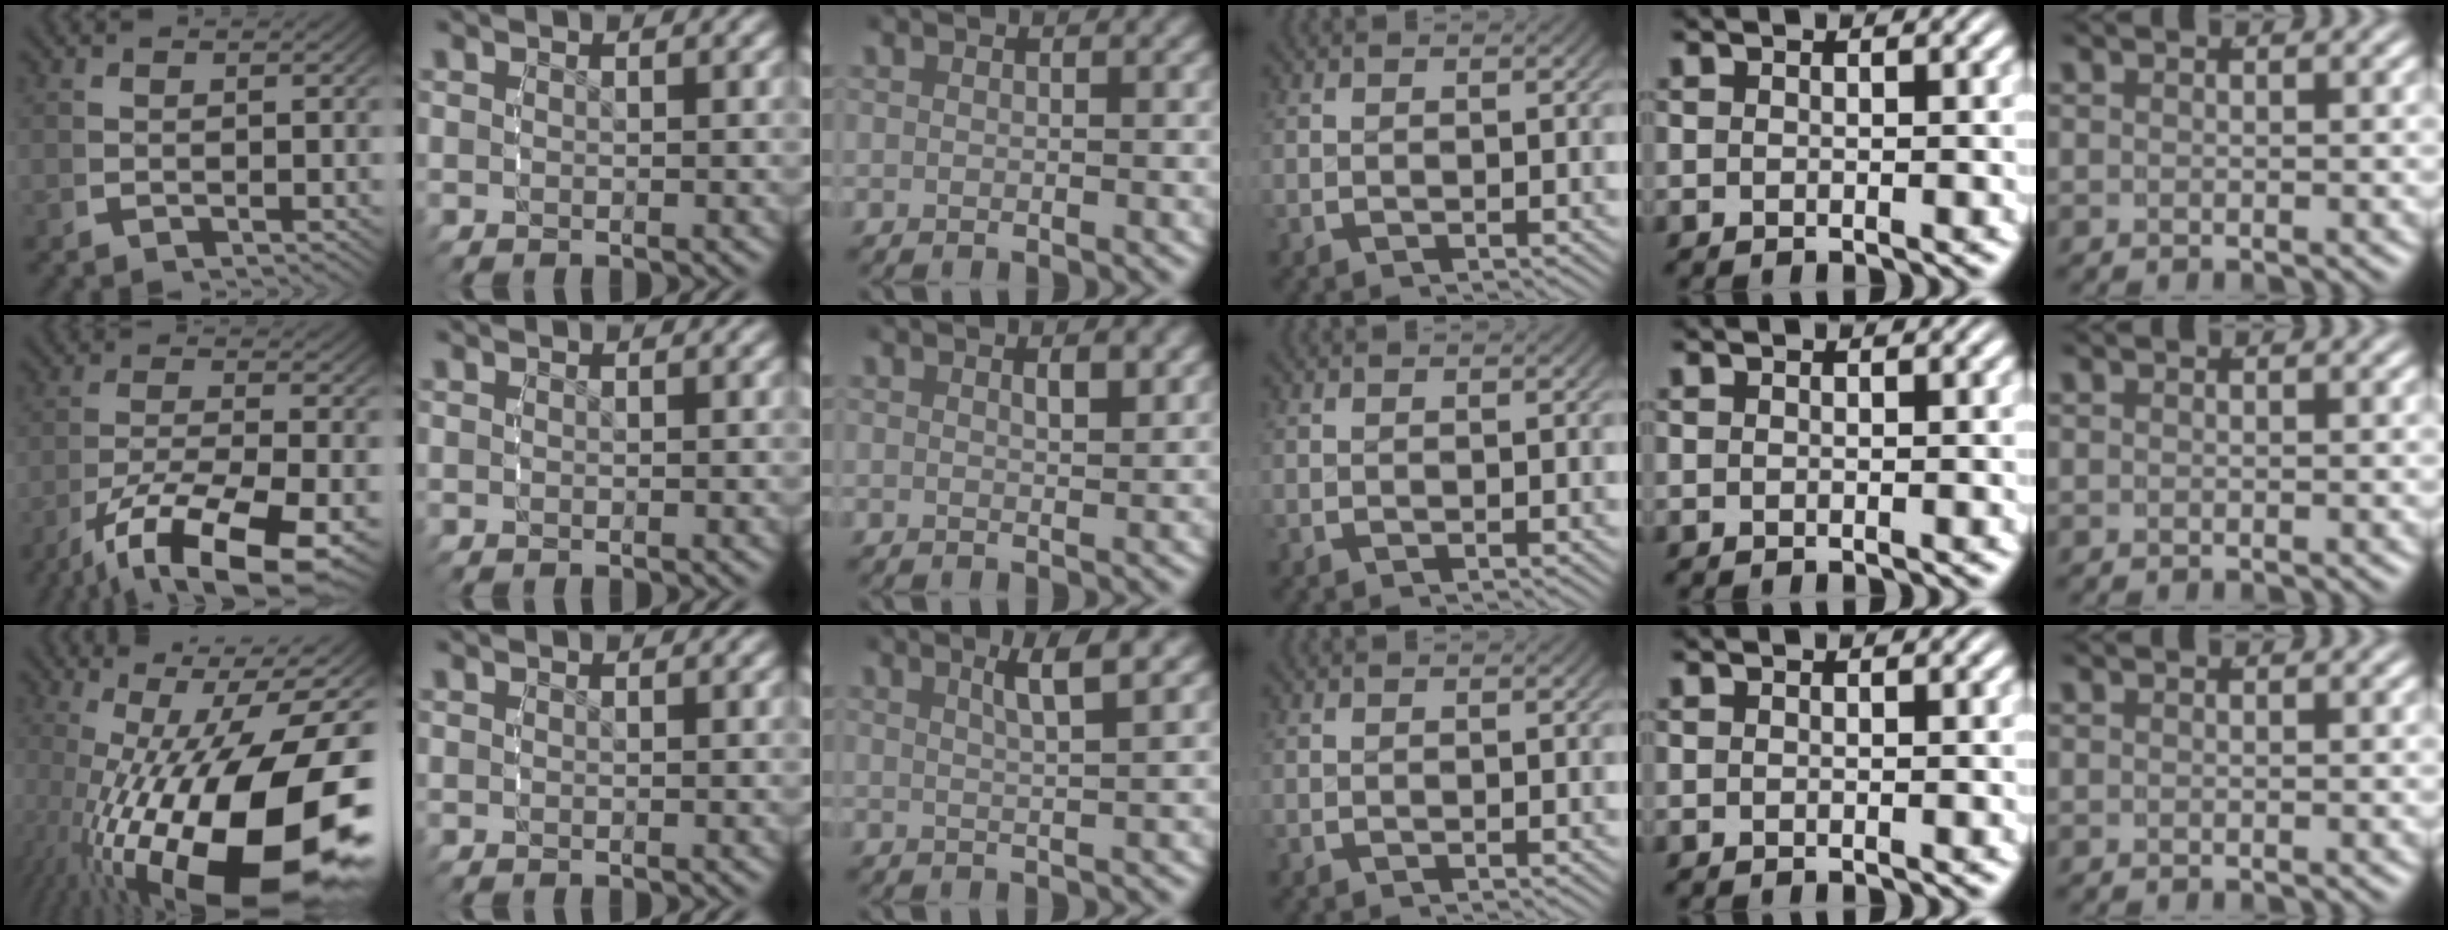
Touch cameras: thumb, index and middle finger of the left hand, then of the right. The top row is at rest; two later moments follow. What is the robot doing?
{"motion": "grasp_and_lifting", "object": "dispenser bottle"}